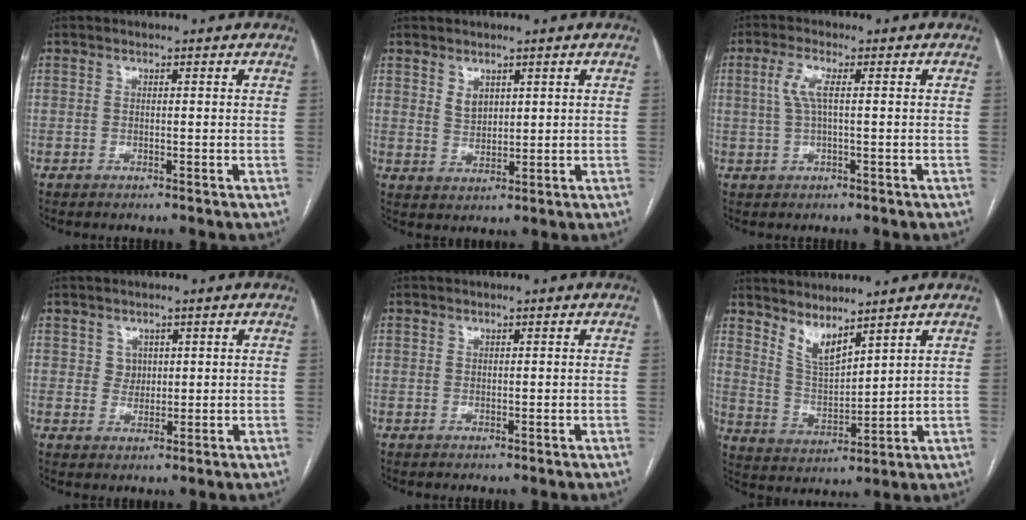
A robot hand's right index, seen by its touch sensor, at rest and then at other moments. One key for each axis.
{"total": 2.8, "fx": 1.6, "fy": 1.9, "fz": 1.5, "tx": -0.027, "ty": -0.002, "tz": 0.040}
{"total": 3.6, "fx": 0.7, "fy": 0.7, "fz": 3.5, "tx": -0.078, "ty": 0.011, "tz": 0.016}
{"total": 2.4, "fx": 1.0, "fy": 2.1, "fz": 0.5, "tx": -0.004, "ty": -0.001, "tz": 0.019}
{"total": 0.0}
{"total": 6.1, "fx": 5.2, "fy": 1.0, "fz": 3.0, "tx": -0.068, "ty": -0.012, "tz": 0.116}